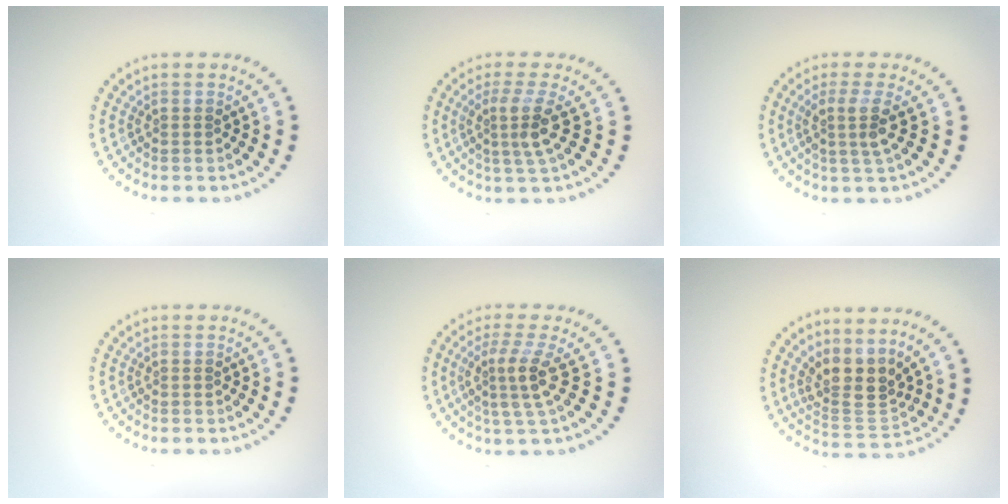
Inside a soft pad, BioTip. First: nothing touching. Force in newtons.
{"total": 2.9, "press": 2.2, "slide": 2.0}
{"total": 2.7, "press": 2.0, "slide": 1.8}
{"total": 0.0}
{"total": 3.1, "press": 2.3, "slide": 2.1}
{"total": 3.7, "press": 2.9, "slide": 2.3}